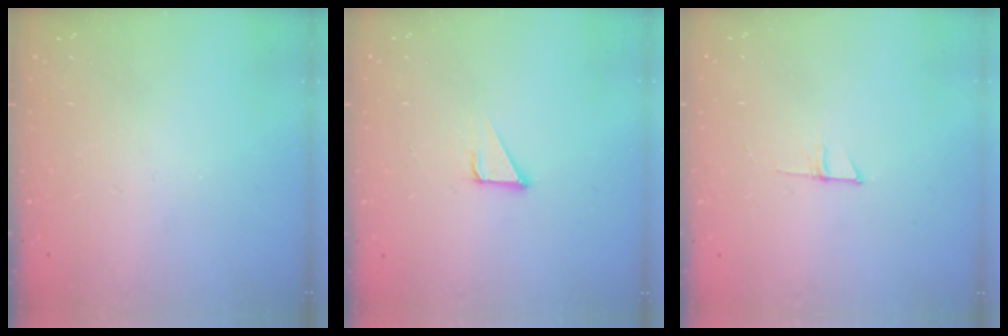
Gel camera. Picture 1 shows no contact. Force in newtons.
{"total": 2.1, "press": 2.1, "slide": 0.1}
{"total": 4.0, "press": 4.0, "slide": 0.4}